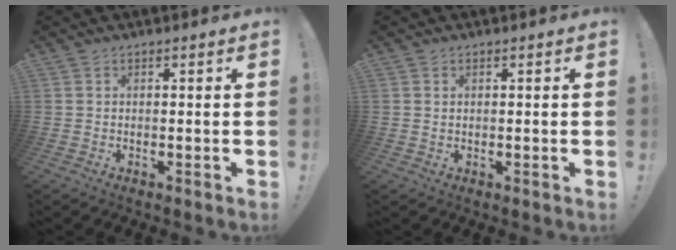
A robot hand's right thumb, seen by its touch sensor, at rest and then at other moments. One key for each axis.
{"total": 1.0, "fx": 0.8, "fy": 0.6, "fz": 0.0, "tx": -0.002, "ty": 0.003, "tz": 0.015}